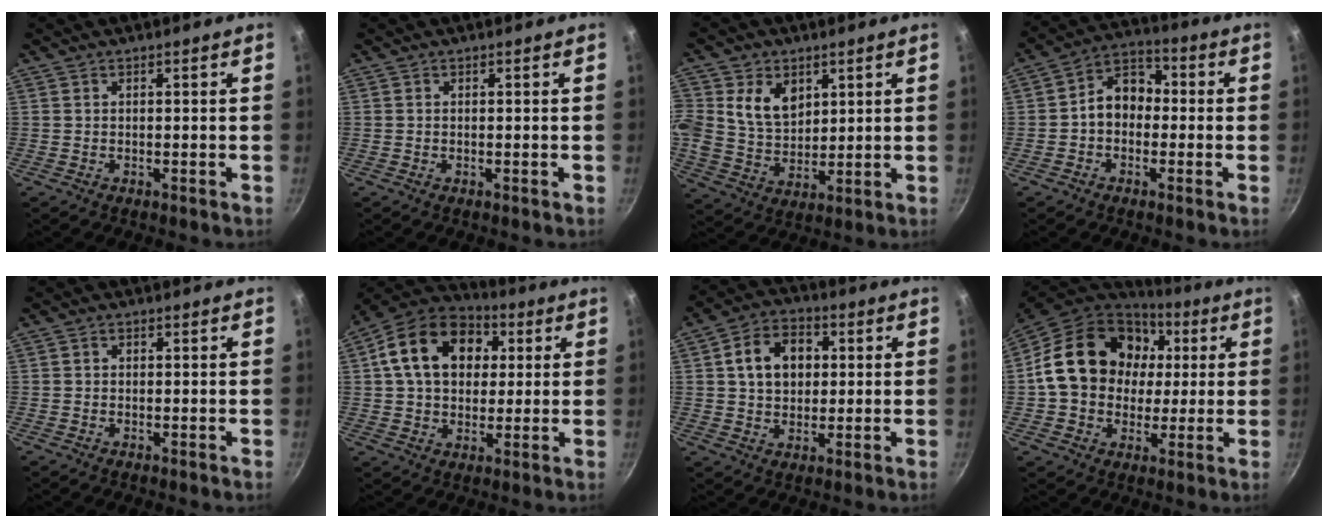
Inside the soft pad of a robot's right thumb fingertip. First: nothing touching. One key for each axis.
{"total": 0.0}
{"total": 10.8, "fx": 3.5, "fy": 8.2, "fz": 6.0, "tx": -0.091, "ty": -0.018, "tz": 0.066}
{"total": 8.5, "fx": -0.7, "fy": 6.5, "fz": 5.3, "tx": -0.046, "ty": 0.033, "tz": -0.031}
{"total": 0.9, "fx": 0.0, "fy": 0.8, "fz": 0.4, "tx": -0.006, "ty": 0.005, "tz": 0.000}
{"total": 18.3, "fx": 4.4, "fy": 13.5, "fz": 11.6, "tx": -0.176, "ty": 0.022, "tz": 0.062}
{"total": 10.8, "fx": 2.1, "fy": 8.1, "fz": 6.7, "tx": -0.087, "ty": 0.015, "tz": 0.028}
{"total": 21.6, "fx": 3.7, "fy": 17.3, "fz": 12.4, "tx": -0.193, "ty": 0.026, "tz": 0.058}